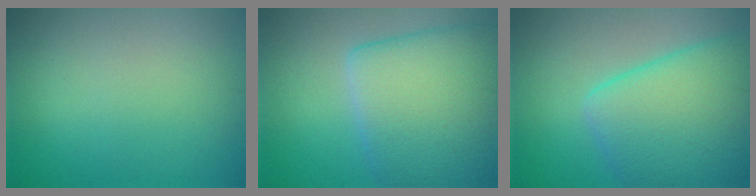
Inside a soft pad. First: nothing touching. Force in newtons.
{"total": 10.1, "press": 10.1, "slide": 0.4}
{"total": 8.2, "press": 8.2, "slide": 0.6}